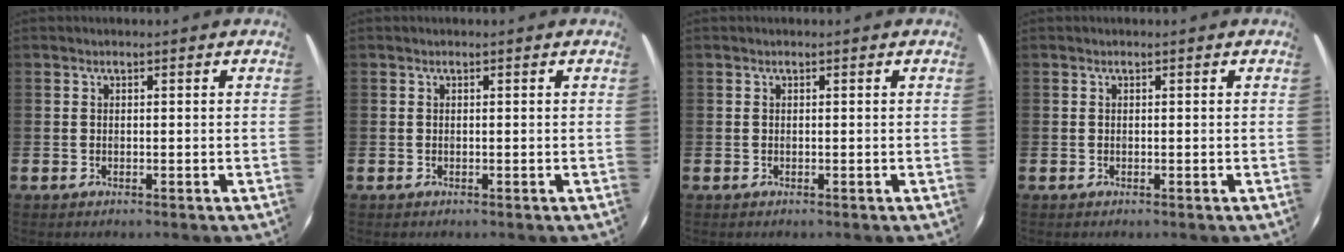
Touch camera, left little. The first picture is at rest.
{"total": 0.0}
{"total": 0.0}
{"total": 0.0}